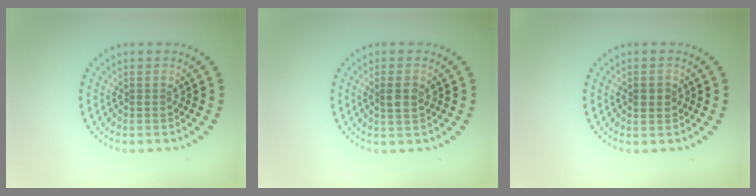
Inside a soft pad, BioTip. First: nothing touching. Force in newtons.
{"total": 2.0, "press": 1.9, "slide": 0.5}
{"total": 1.4, "press": 1.4, "slide": 0.1}